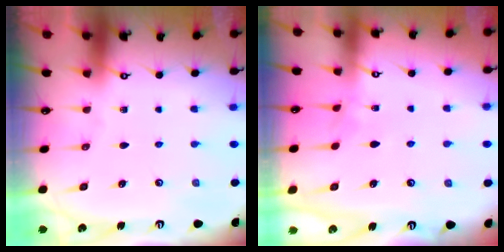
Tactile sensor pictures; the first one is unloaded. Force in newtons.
{"total": 3.0, "press": 3.0, "slide": 0.3}